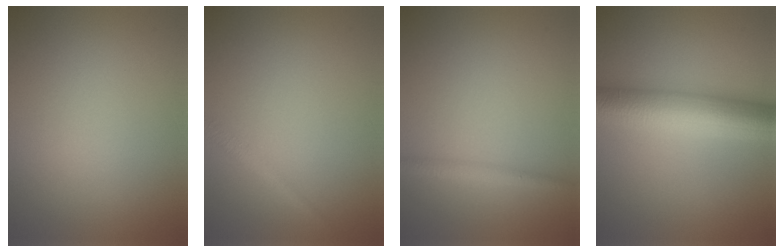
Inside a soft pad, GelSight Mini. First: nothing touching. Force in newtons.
{"total": 1.3, "press": 1.3, "slide": 0.0}
{"total": 1.4, "press": 1.4, "slide": 0.1}
{"total": 9.2, "press": 9.2, "slide": 0.1}